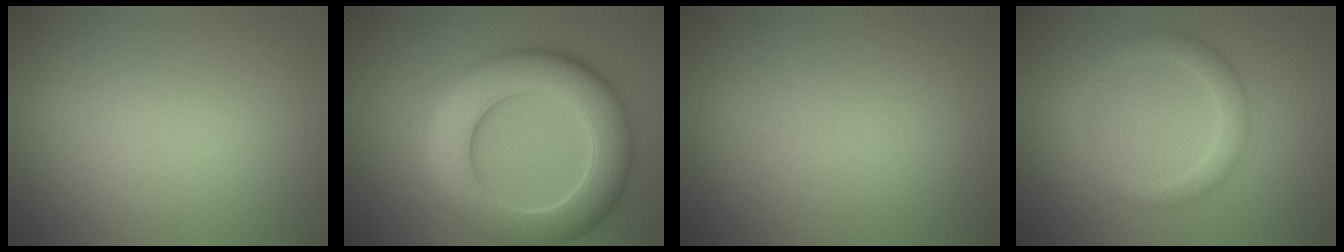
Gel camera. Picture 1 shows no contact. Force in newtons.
{"total": 9.8, "press": 9.8, "slide": 0.5}
{"total": 0.0}
{"total": 2.3, "press": 2.3, "slide": 0.1}